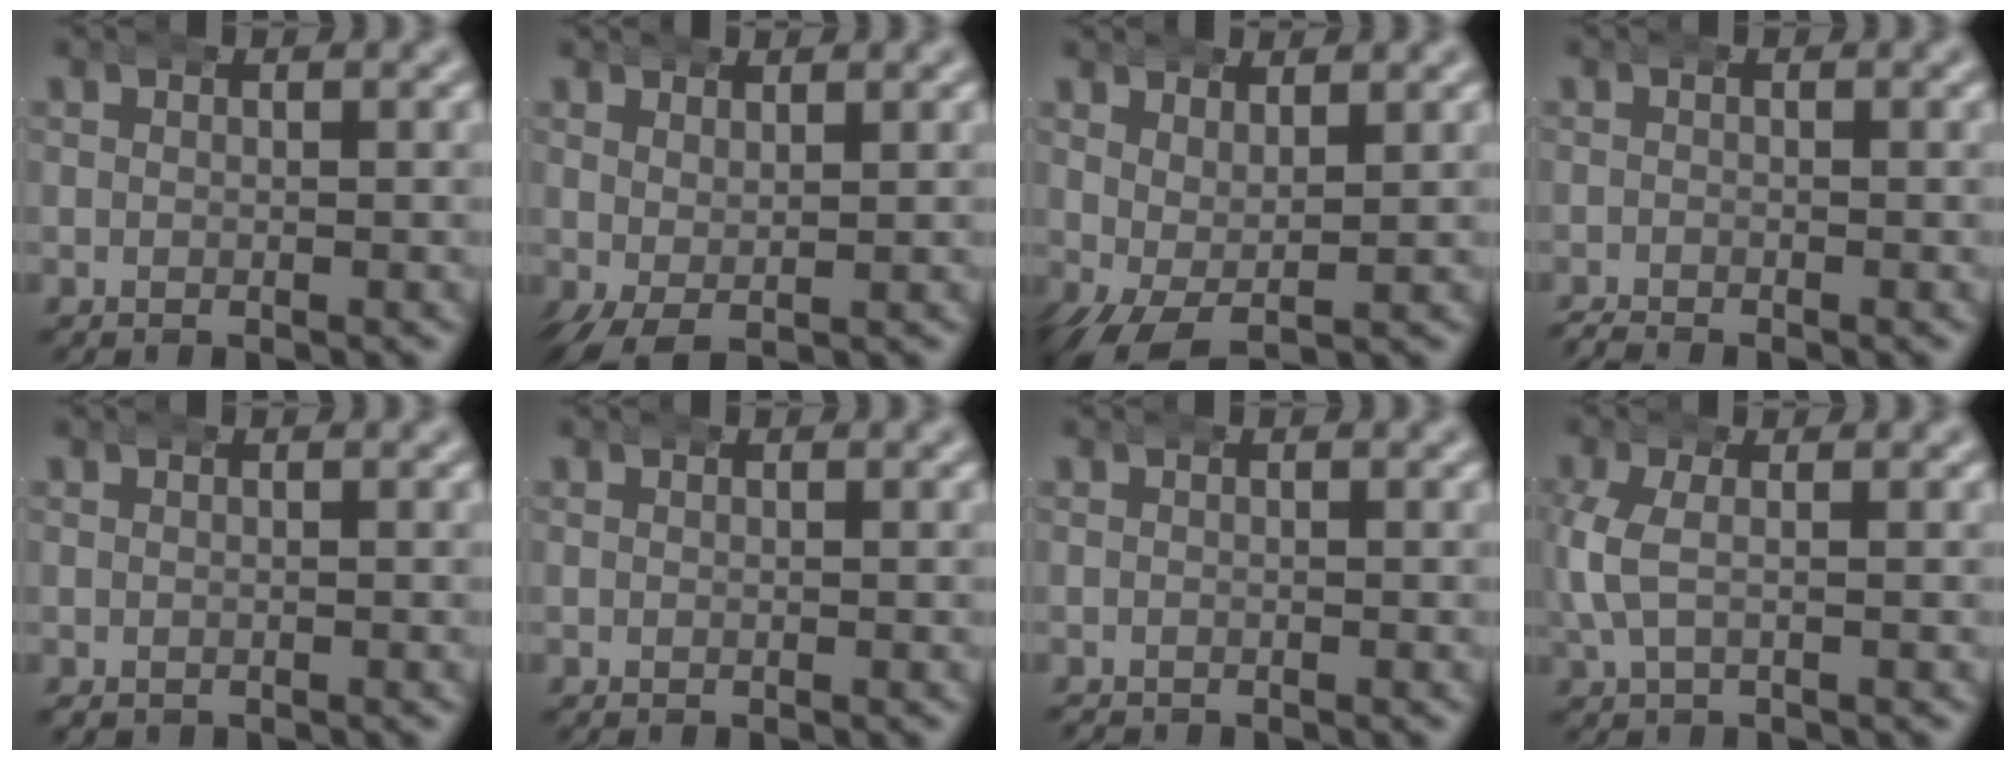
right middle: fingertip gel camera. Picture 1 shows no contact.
{"total": 2.2, "force": [-0.3, 1.1, 1.9], "torque": [-0.036, -0.015, 0.007]}
{"total": 5.1, "force": [-1.2, 3.1, 3.8], "torque": [-0.090, -0.035, 0.001]}
{"total": 1.1, "force": [-1.1, 0.1, 0.0], "torque": [-0.003, -0.007, -0.020]}
{"total": 0.7, "force": [-0.5, 0.5, 0.1], "torque": [-0.006, -0.006, -0.006]}
{"total": 0.0}
{"total": 0.5, "force": [-0.5, 0.0, -0.1], "torque": [-0.002, -0.007, -0.007]}
{"total": 3.3, "force": [0.1, 2.0, 2.7], "torque": [-0.072, 0.001, 0.004]}